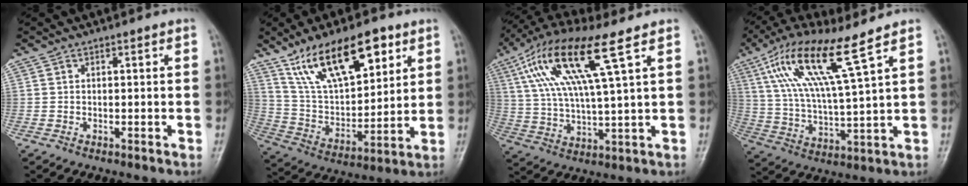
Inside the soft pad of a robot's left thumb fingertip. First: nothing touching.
{"total": 18.9, "force": [10.9, 8.2, 13.1], "torque": [-0.183, -0.037, 0.206]}
{"total": 16.7, "force": [7.1, 3.0, 14.8], "torque": [-0.310, -0.002, 0.134]}
{"total": 14.9, "force": [8.1, 1.5, 12.4], "torque": [-0.252, -0.024, 0.160]}